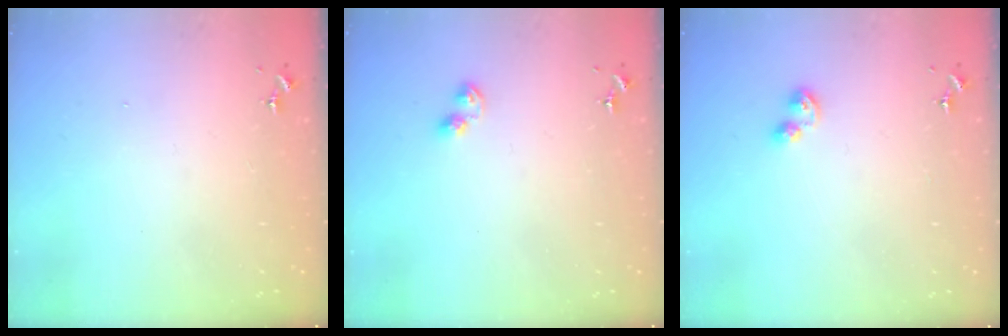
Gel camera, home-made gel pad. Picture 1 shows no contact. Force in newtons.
{"total": 3.7, "press": 3.7, "slide": 0.4}
{"total": 4.6, "press": 4.5, "slide": 0.9}